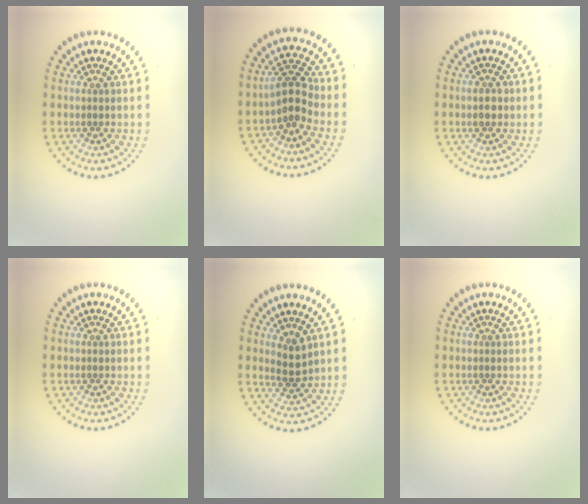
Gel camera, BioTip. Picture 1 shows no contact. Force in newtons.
{"total": 3.3, "press": 3.0, "slide": 1.3}
{"total": 1.2, "press": 1.2, "slide": 0.2}
{"total": 0.0}
{"total": 2.2, "press": 2.0, "slide": 0.9}
{"total": 0.0}